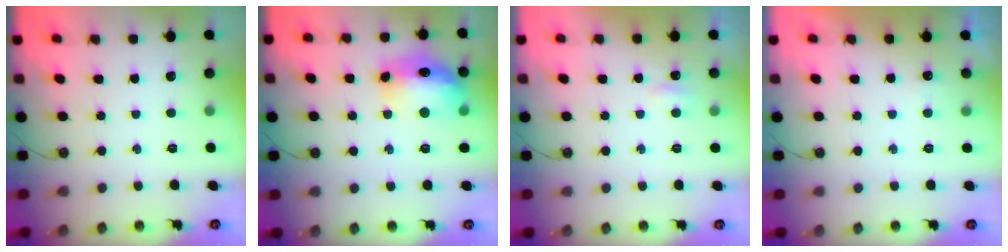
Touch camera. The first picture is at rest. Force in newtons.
{"total": 14.7, "press": 14.6, "slide": 1.4}
{"total": 3.0, "press": 2.9, "slide": 0.6}
{"total": 2.9, "press": 2.8, "slide": 0.7}